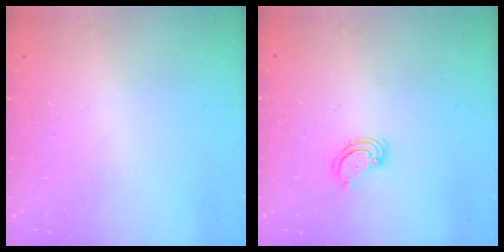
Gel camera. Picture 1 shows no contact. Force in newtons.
{"total": 3.8, "press": 3.8, "slide": 0.3}